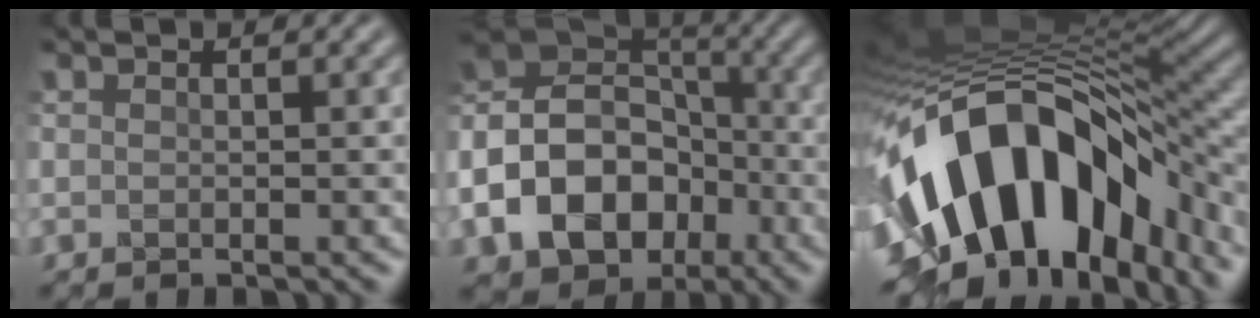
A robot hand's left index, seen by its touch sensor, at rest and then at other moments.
{"total": 12.8, "force": [-4.5, 9.8, 6.8], "torque": [-0.142, -0.001, -0.093]}
{"total": 15.4, "force": [-4.3, 8.8, 11.8], "torque": [-0.191, 0.014, -0.069]}